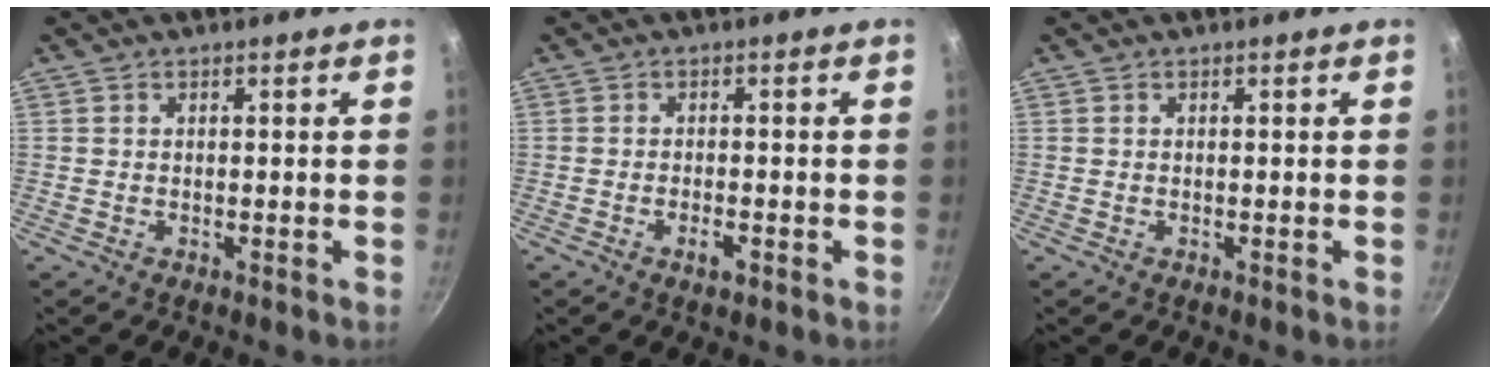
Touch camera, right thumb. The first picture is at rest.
{"total": 2.6, "force": [-1.3, 1.0, 2.0], "torque": [-0.034, 0.007, -0.022]}
{"total": 0.0}